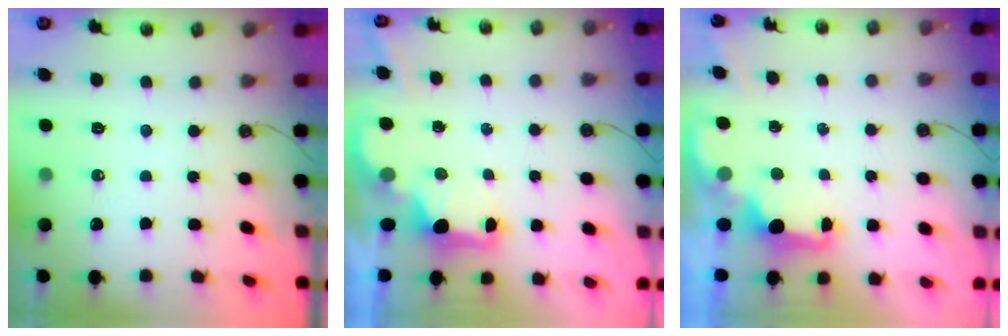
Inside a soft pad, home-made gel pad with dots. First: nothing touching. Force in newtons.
{"total": 2.1, "press": 1.9, "slide": 0.8}
{"total": 1.8, "press": 1.6, "slide": 0.7}